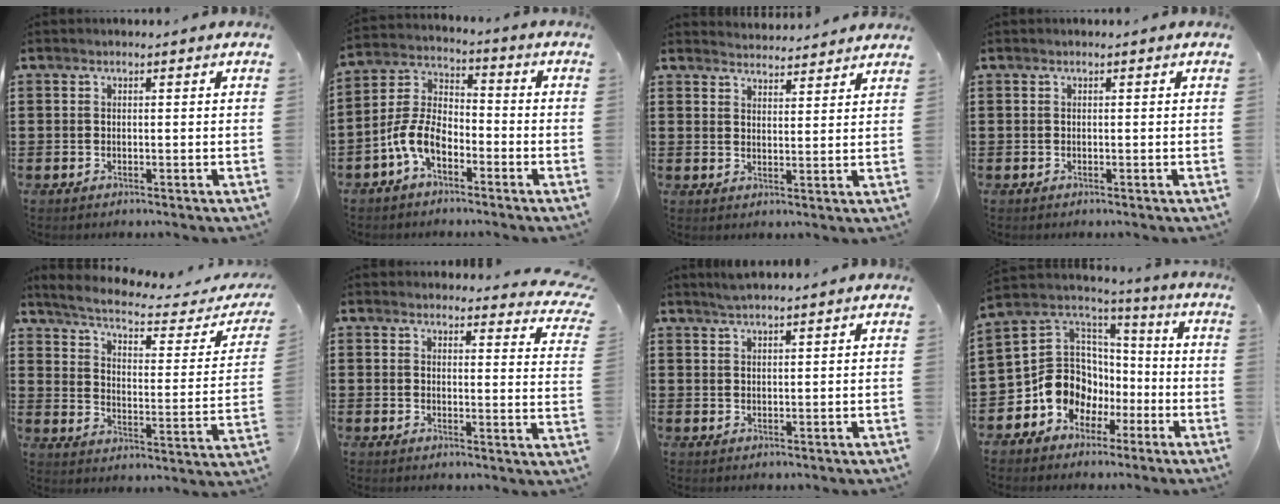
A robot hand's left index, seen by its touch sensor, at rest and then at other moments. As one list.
[{"total": 7.9, "force": [-4.8, 3.8, 4.9], "torque": [-0.135, 0.000, -0.102]}, {"total": 3.3, "force": [3.2, 0.0, -0.2], "torque": [-0.006, -0.015, 0.061]}, {"total": 0.0}, {"total": 4.7, "force": [3.8, 0.6, 2.7], "torque": [-0.074, -0.030, 0.057]}, {"total": 3.5, "force": [3.3, 0.6, 0.9], "torque": [-0.017, -0.020, 0.057]}, {"total": 1.7, "force": [1.6, 0.0, 0.6], "torque": [-0.015, 0.000, 0.030]}, {"total": 11.5, "force": [-4.1, 10.1, 3.6], "torque": [-0.120, 0.000, -0.073]}]